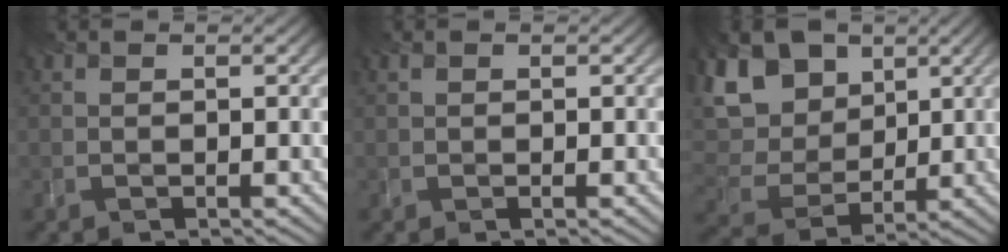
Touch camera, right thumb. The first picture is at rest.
{"total": 0.0}
{"total": 10.8, "force": [4.7, 7.7, 5.8], "torque": [-0.181, 0.025, 0.095]}